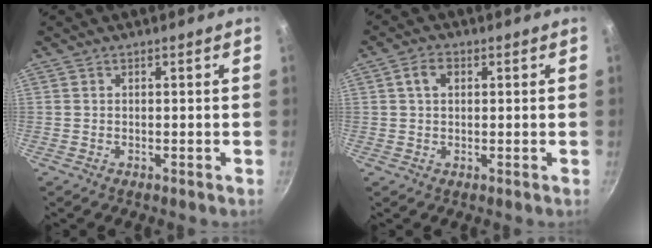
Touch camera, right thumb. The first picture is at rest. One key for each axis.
{"total": 3.4, "fx": 0.9, "fy": 2.3, "fz": 2.3, "tx": -0.033, "ty": 0.006, "tz": 0.012}